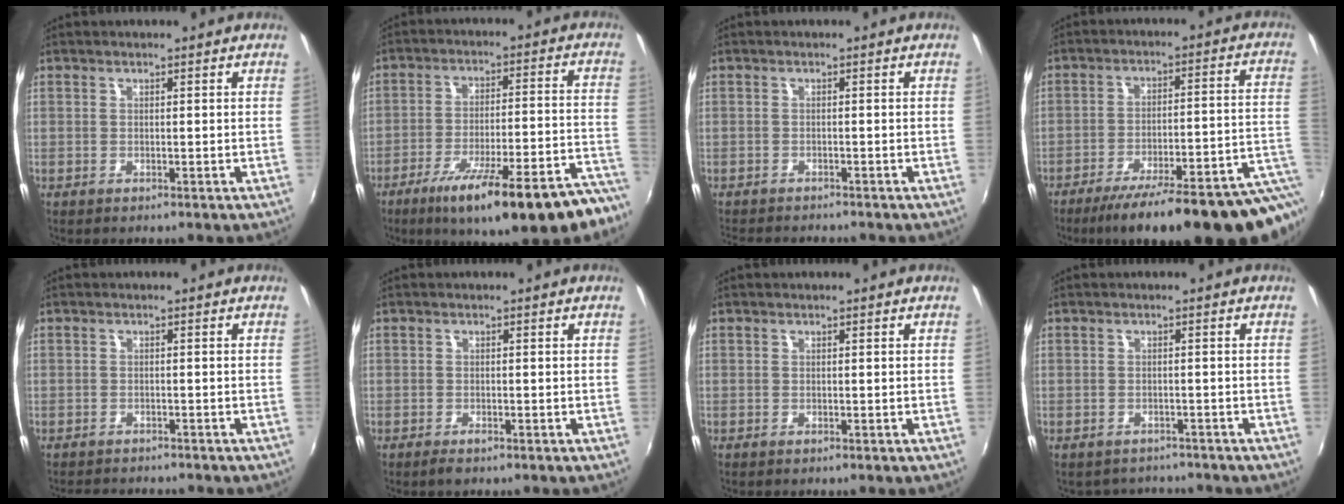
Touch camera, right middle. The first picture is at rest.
{"total": 23.0, "force": [-17.1, 3.9, 14.8], "torque": [-0.223, -0.042, -0.238]}
{"total": 4.7, "force": [-4.4, 0.7, 1.4], "torque": [-0.039, -0.018, -0.074]}
{"total": 21.0, "force": [-13.3, 2.1, 16.1], "torque": [-0.211, -0.036, -0.180]}
{"total": 3.6, "force": [-3.3, 1.2, 0.6], "torque": [-0.024, -0.004, -0.056]}
{"total": 1.7, "force": [-1.2, 0.6, 1.0], "torque": [-0.021, -0.005, -0.024]}
{"total": 0.0}
{"total": 4.3, "force": [-3.9, 1.8, 0.3], "torque": [-0.013, -0.007, -0.055]}